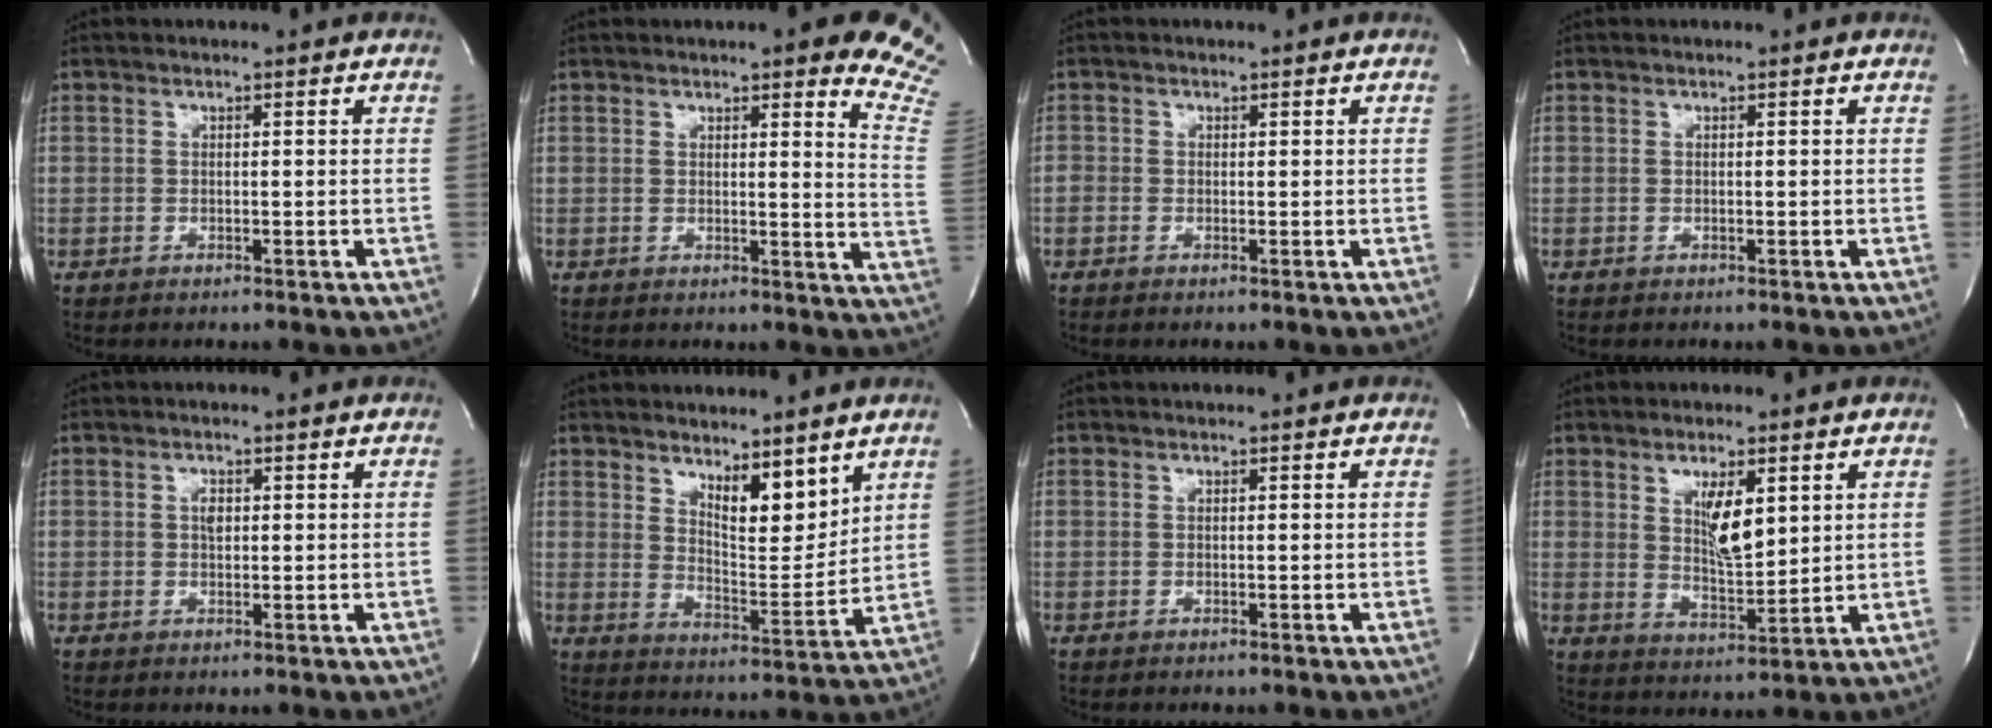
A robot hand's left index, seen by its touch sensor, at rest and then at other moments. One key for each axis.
{"total": 12.9, "fx": 9.9, "fy": 1.5, "fz": 8.1, "tx": -0.079, "ty": -0.061, "tz": 0.078}
{"total": 0.9, "fx": -0.3, "fy": 0.8, "fz": 0.3, "tx": 0.000, "ty": -0.003, "tz": -0.008}
{"total": 0.0}
{"total": 1.5, "fx": 0.1, "fy": 1.0, "fz": 1.2, "tx": -0.021, "ty": -0.004, "tz": 0.001}
{"total": 8.7, "fx": 5.8, "fy": 2.9, "fz": 5.8, "tx": -0.104, "ty": -0.015, "tz": 0.106}
{"total": 0.0}
{"total": 6.6, "fx": 2.3, "fy": 2.2, "fz": 5.8, "tx": -0.108, "ty": -0.009, "tz": 0.046}